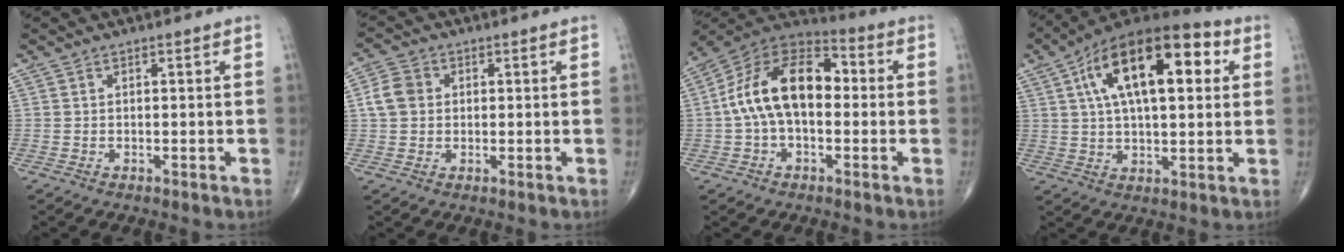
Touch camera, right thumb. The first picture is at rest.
{"total": 5.0, "force": [0.7, 4.2, 2.7], "torque": [-0.044, 0.009, 0.008]}
{"total": 16.6, "force": [0.4, 9.8, 13.4], "torque": [-0.225, 0.047, -0.005]}
{"total": 21.8, "force": [6.7, 9.8, 18.3], "torque": [-0.290, 0.018, 0.101]}